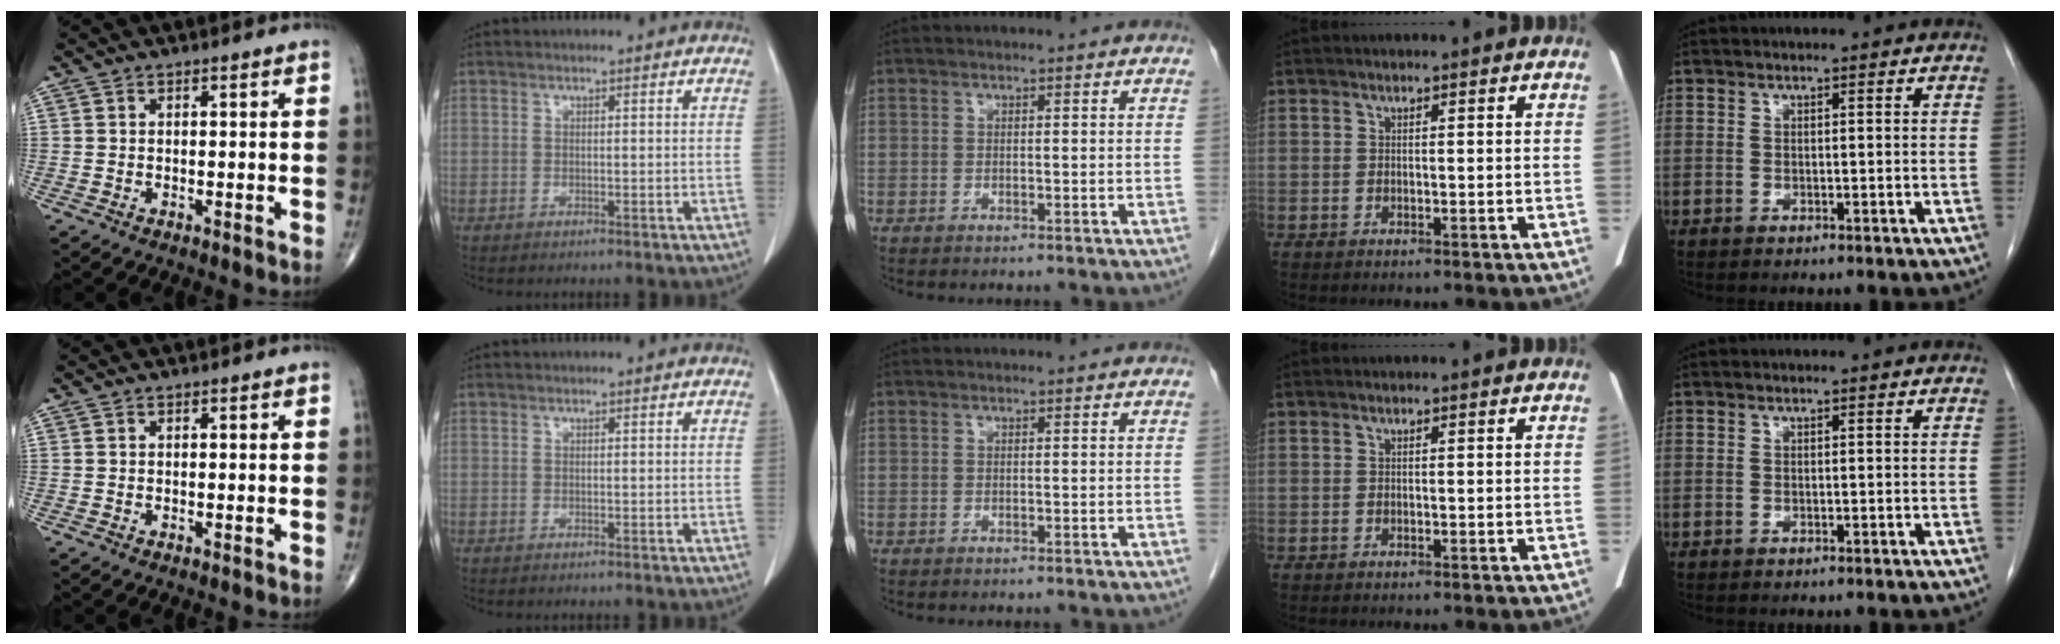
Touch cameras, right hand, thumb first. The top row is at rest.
{}